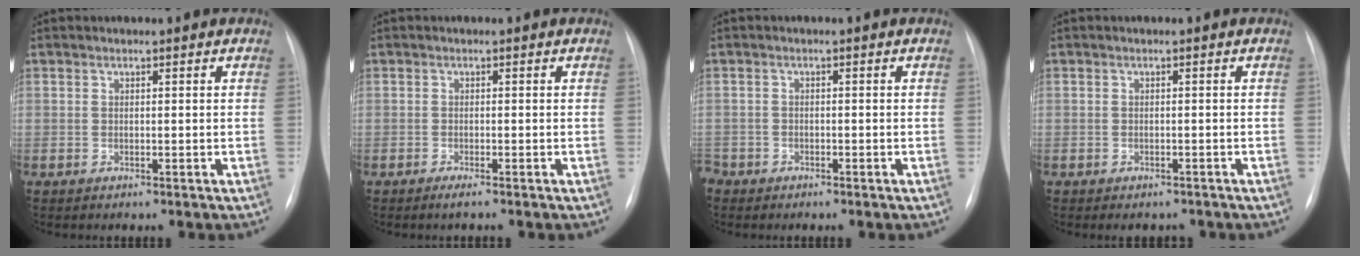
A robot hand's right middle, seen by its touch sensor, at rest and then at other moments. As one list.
[{"total": 1.1, "force": [-0.8, -0.1, 0.6], "torque": [-0.013, -0.002, -0.016]}, {"total": 3.1, "force": [-2.2, 2.0, 0.4], "torque": [-0.007, 0.003, -0.043]}, {"total": 3.1, "force": [-2.6, 1.7, 0.5], "torque": [-0.001, 0.004, -0.032]}]